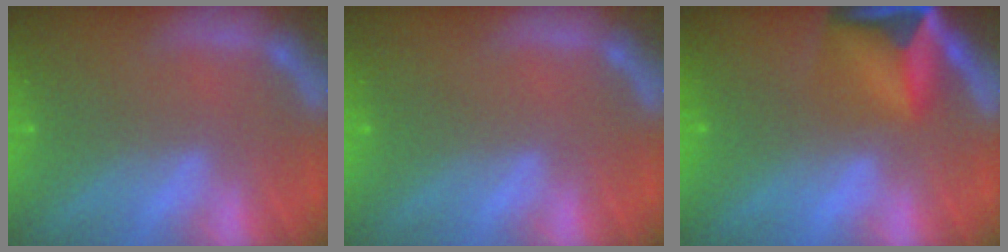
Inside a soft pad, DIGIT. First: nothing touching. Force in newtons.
{"total": 0.0}
{"total": 9.5}